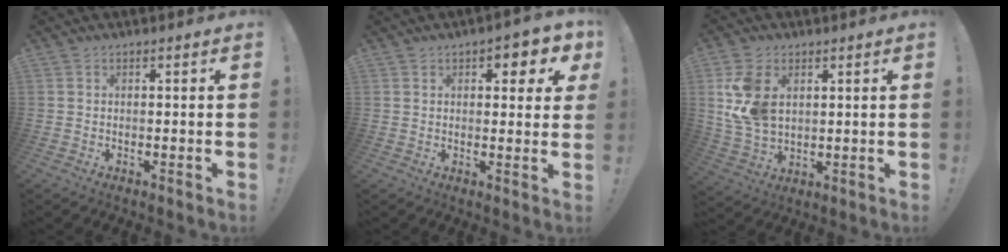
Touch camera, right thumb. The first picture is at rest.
{"total": 4.5, "force": [1.9, 2.5, 3.3], "torque": [-0.020, -0.012, 0.024]}
{"total": 12.2, "force": [3.6, 8.3, 8.1], "torque": [-0.159, -0.008, 0.071]}